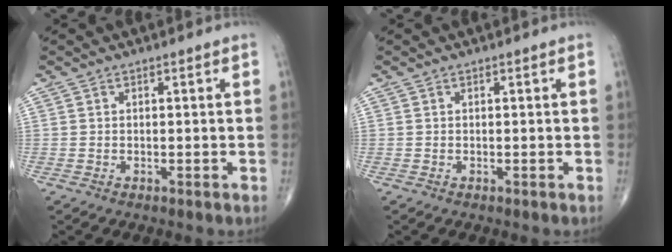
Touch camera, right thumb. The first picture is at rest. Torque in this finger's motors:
{"motor_torque": [0.00, 0.00, 0.00, 0.00, 0.00]}